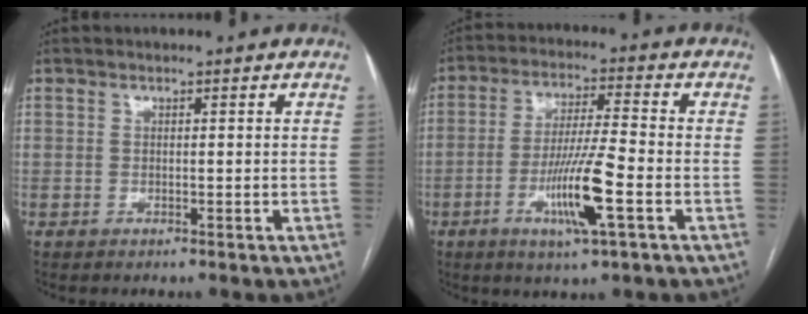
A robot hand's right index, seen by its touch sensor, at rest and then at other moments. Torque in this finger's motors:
{"motor_torque": [1.96, -0.17, 0.99, 0.17]}